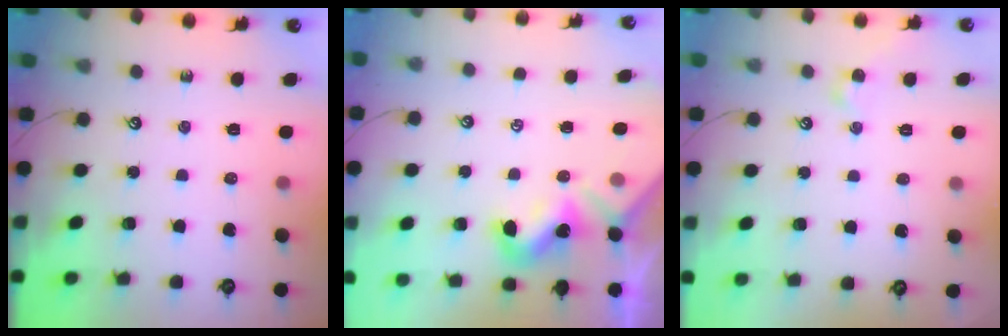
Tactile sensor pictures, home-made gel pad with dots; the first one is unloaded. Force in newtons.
{"total": 1.9, "press": 1.9, "slide": 0.3}
{"total": 2.2, "press": 2.2, "slide": 0.1}